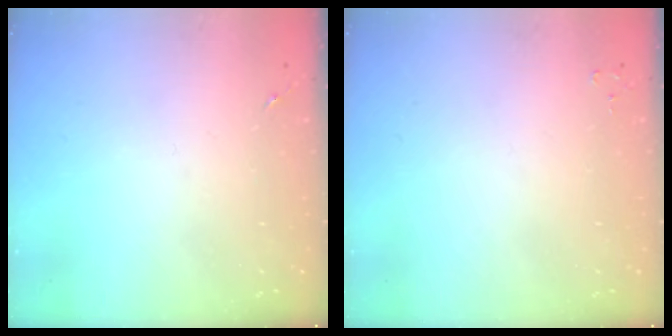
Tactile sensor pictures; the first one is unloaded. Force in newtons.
{"total": 2.2, "press": 2.2, "slide": 0.2}